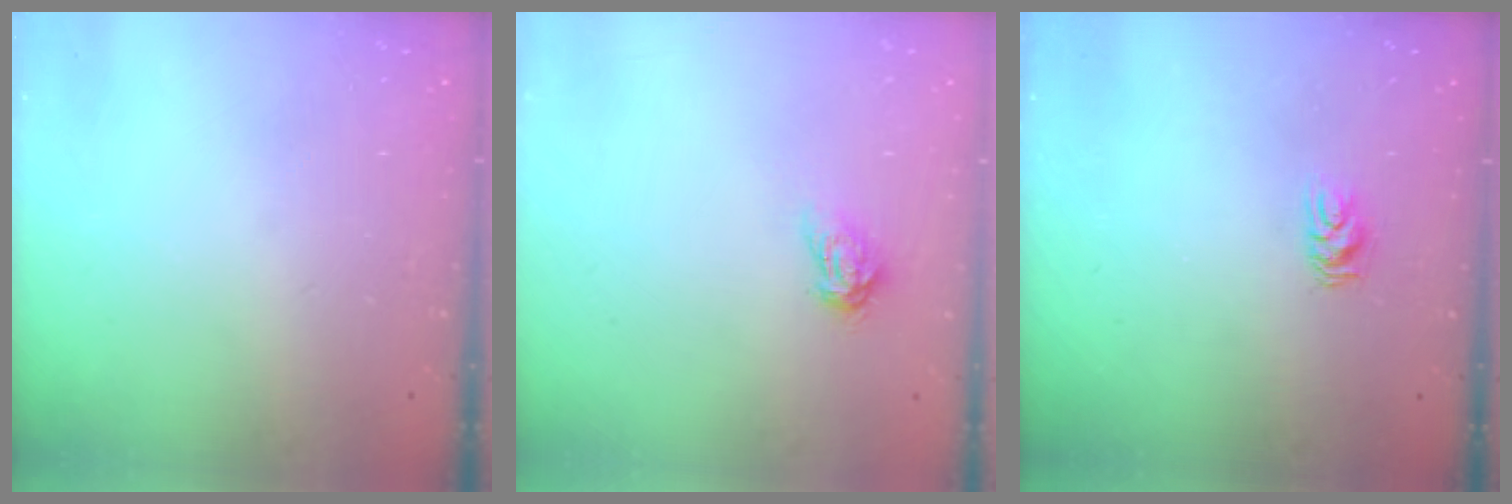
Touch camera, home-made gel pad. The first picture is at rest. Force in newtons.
{"total": 4.0, "press": 4.0, "slide": 0.5}
{"total": 5.2, "press": 5.2, "slide": 0.5}